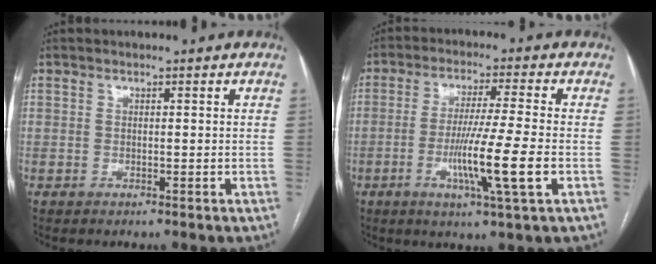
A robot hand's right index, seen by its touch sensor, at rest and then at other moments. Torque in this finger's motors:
{"motor_torque": [1.66, -0.25, 0.80, 0.19]}